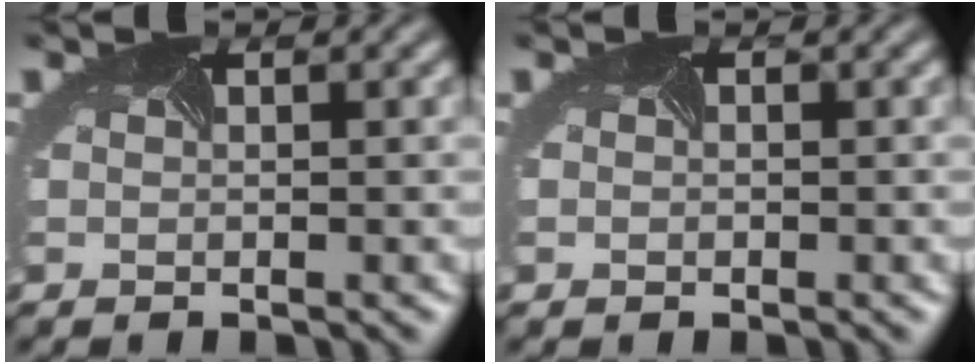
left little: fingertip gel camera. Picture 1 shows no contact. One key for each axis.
{"total": 0.8, "fx": -0.2, "fy": 0.7, "fz": 0.2, "tx": 0.004, "ty": -0.004, "tz": -0.002}